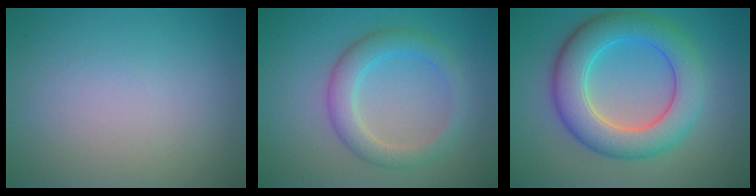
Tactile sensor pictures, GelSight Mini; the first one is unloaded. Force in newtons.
{"total": 3.5, "press": 3.5, "slide": 0.2}
{"total": 7.6, "press": 7.6, "slide": 0.1}